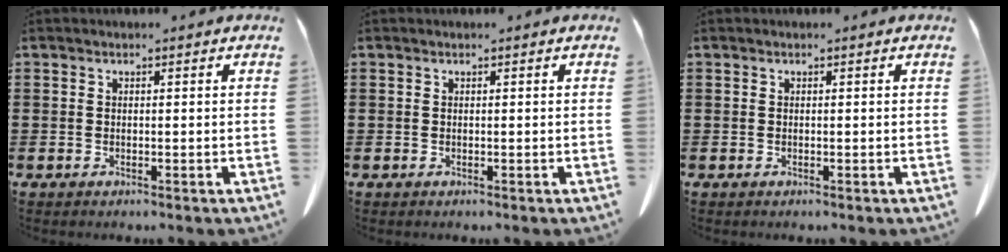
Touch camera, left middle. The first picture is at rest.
{"total": 0.0}
{"total": 0.0}